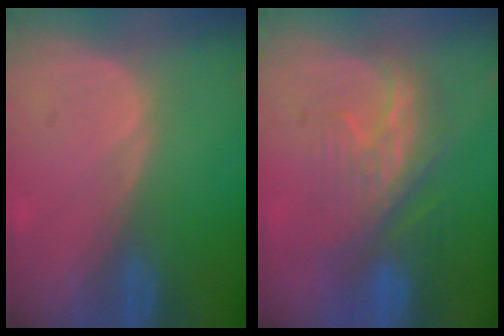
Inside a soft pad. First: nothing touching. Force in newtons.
{"total": 8.5, "press": 8.3, "slide": 1.9}